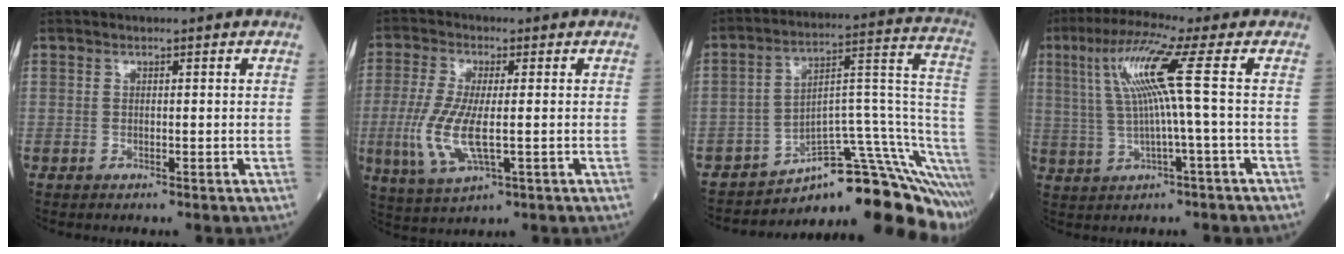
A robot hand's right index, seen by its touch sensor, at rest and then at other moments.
{"total": 9.2, "force": [-1.5, 2.5, 8.8], "torque": [-0.204, -0.019, -0.026]}
{"total": 17.2, "force": [-11.8, 3.4, 12.1], "torque": [-0.077, 0.090, -0.156]}
{"total": 9.2, "force": [1.8, -1.4, 8.9], "torque": [-0.175, 0.021, 0.040]}